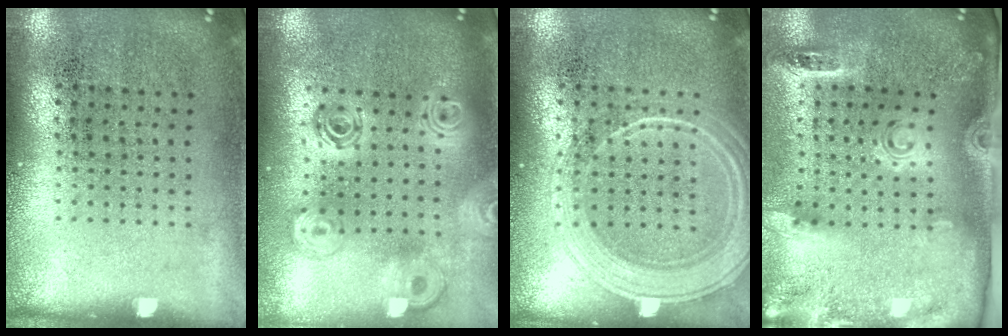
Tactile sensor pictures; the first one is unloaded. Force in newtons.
{"total": 2.1, "press": 1.7, "slide": 1.3}
{"total": 2.0, "press": 2.0, "slide": 0.3}
{"total": 2.8, "press": 1.9, "slide": 2.1}